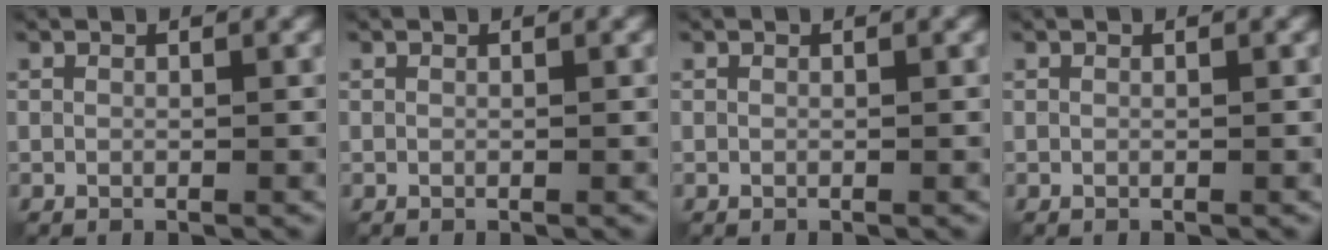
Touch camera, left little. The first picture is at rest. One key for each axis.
{"total": 0.0}
{"total": 0.0}
{"total": 0.0}